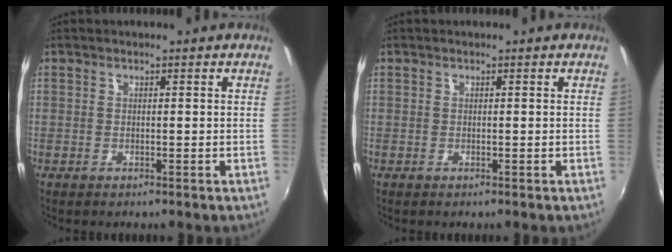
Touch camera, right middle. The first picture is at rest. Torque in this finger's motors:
{"motor_torque": [-0.01, 0.00, 0.00, 0.00]}